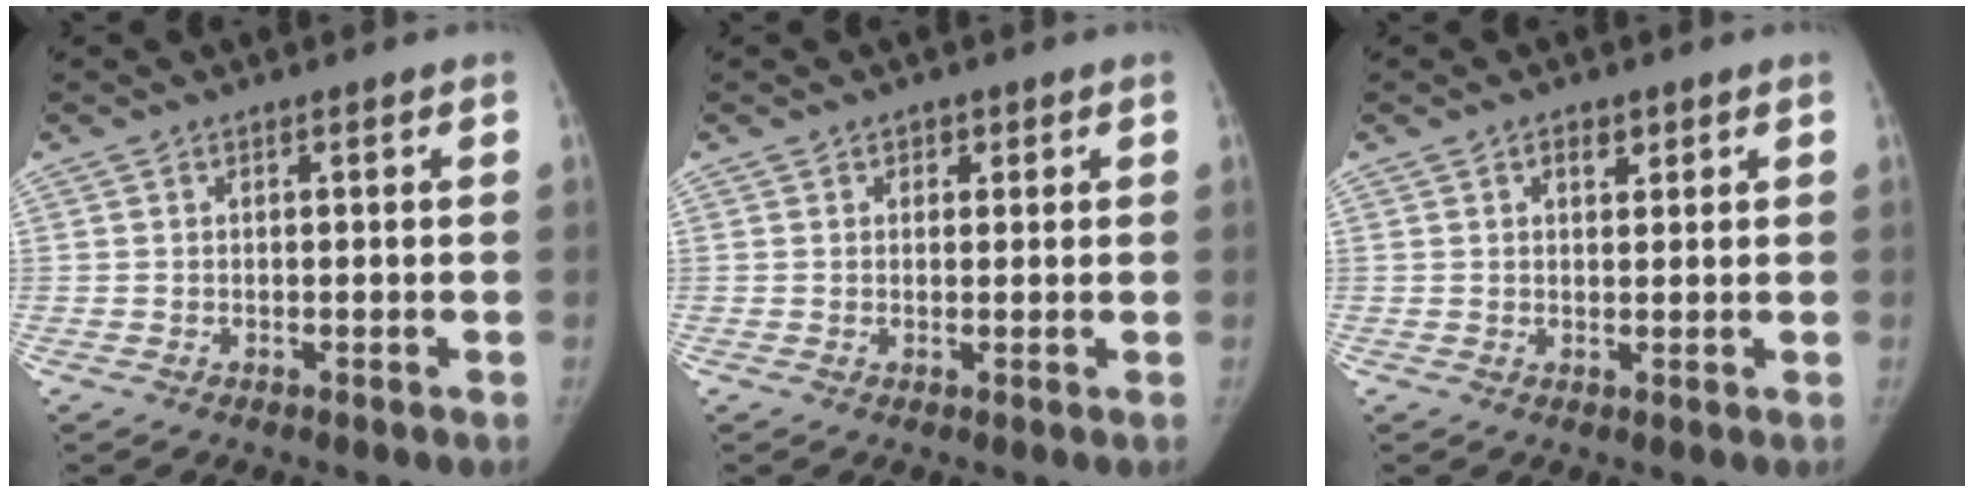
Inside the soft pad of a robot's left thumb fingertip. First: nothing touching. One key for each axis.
{"total": 1.7, "fx": 0.9, "fy": 1.4, "fz": 0.5, "tx": 0.011, "ty": -0.003, "tz": 0.009}
{"total": 2.4, "fx": 1.3, "fy": 1.5, "fz": 1.3, "tx": -0.005, "ty": -0.005, "tz": 0.020}